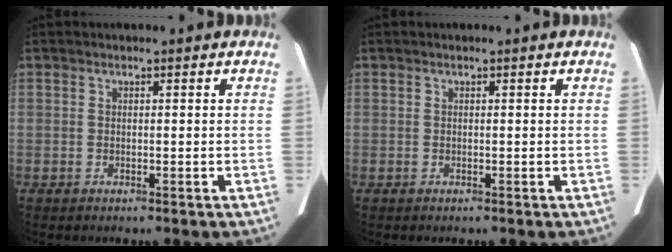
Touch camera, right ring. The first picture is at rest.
{"total": 0.0}